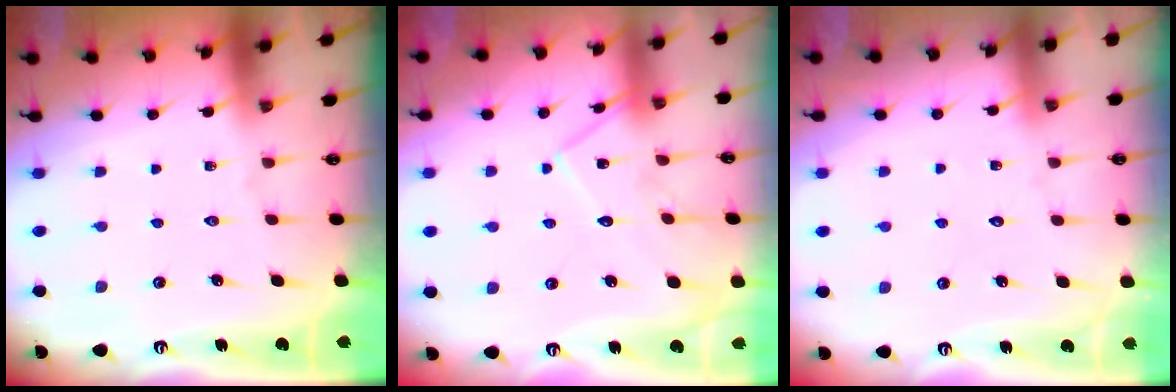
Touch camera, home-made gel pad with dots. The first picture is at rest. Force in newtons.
{"total": 12.4, "press": 12.4, "slide": 0.3}
{"total": 5.3, "press": 5.2, "slide": 0.5}